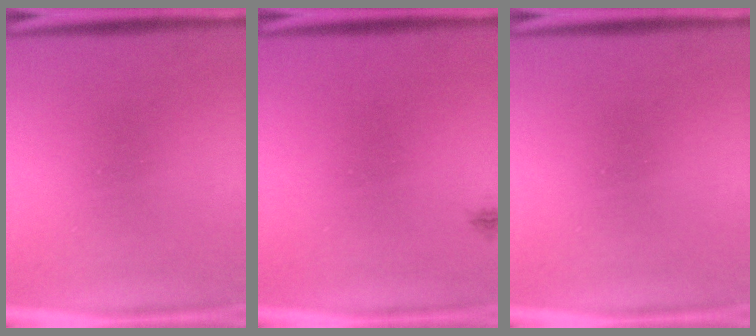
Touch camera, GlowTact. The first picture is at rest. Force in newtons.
{"total": 0.7}
{"total": 0.0}